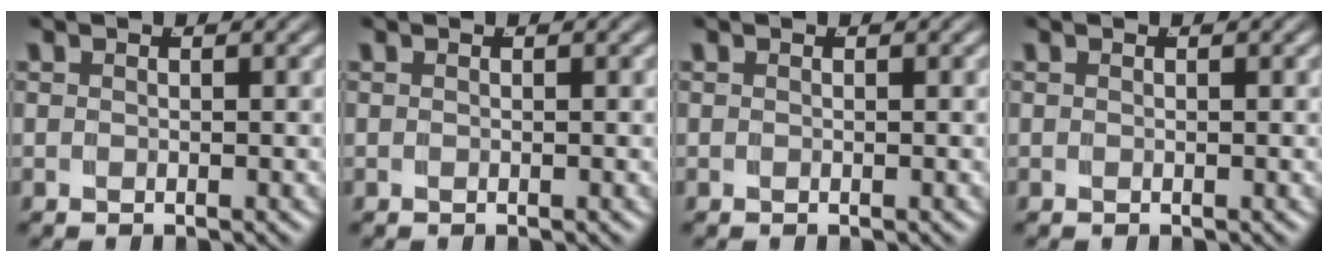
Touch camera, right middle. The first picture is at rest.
{"total": 0.0}
{"total": 0.0}
{"total": 0.0}